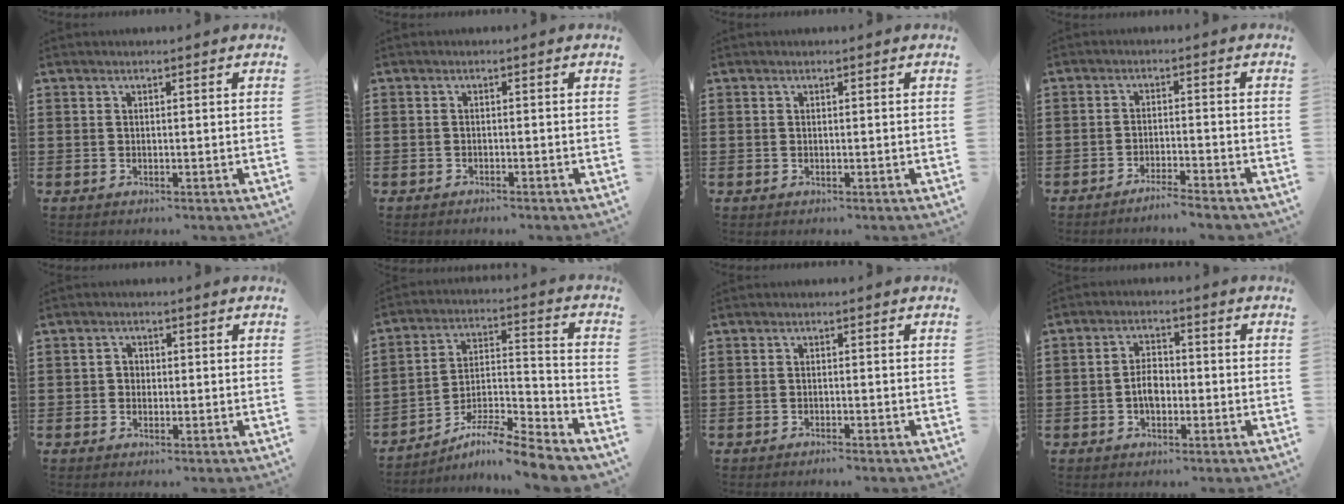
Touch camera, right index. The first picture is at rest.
{"total": 1.0, "force": [-0.7, -0.6, 0.0], "torque": [0.003, -0.002, -0.014]}
{"total": 0.0}
{"total": 2.9, "force": [-2.6, -1.0, 0.5], "torque": [-0.005, 0.000, -0.053]}
{"total": 0.8, "force": [-0.3, 0.6, 0.4], "torque": [-0.006, 0.004, -0.006]}
{"total": 8.0, "force": [-7.1, -0.2, 3.8], "torque": [-0.053, 0.005, -0.138]}
{"total": 1.2, "force": [-0.9, -0.7, 0.1], "torque": [0.003, 0.000, -0.017]}
{"total": 3.7, "force": [-0.9, 2.0, 3.0], "torque": [-0.064, 0.000, -0.018]}